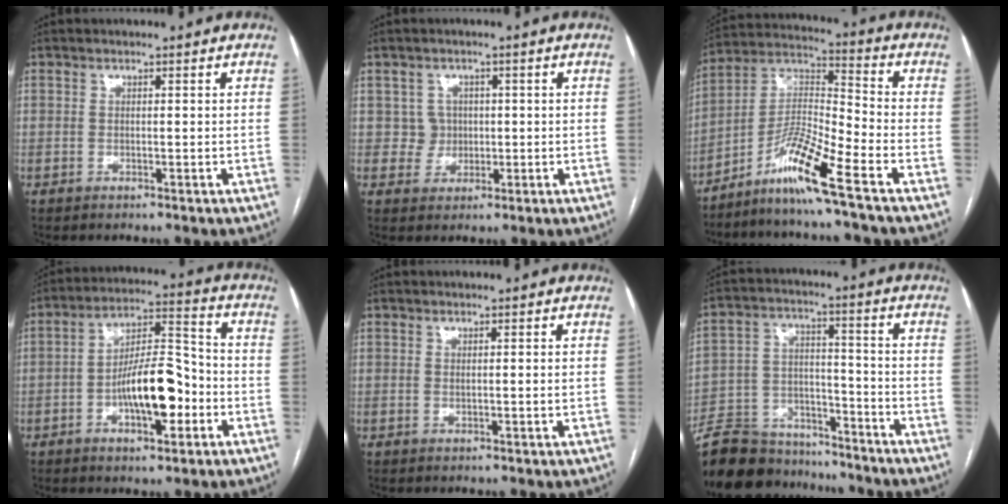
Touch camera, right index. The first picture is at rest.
{"total": 3.0, "force": [0.3, 3.0, 0.0], "torque": [0.007, 0.009, 0.007]}
{"total": 10.8, "force": [-7.2, -0.8, 8.0], "torque": [-0.158, -0.003, -0.138]}
{"total": 11.8, "force": [-3.5, 3.8, 10.6], "torque": [-0.188, 0.021, -0.055]}
{"total": 0.7, "force": [0.1, -0.1, 0.7], "torque": [-0.014, -0.002, 0.003]}
{"total": 17.2, "force": [-15.3, 6.1, 4.7], "torque": [-0.103, 0.015, -0.247]}